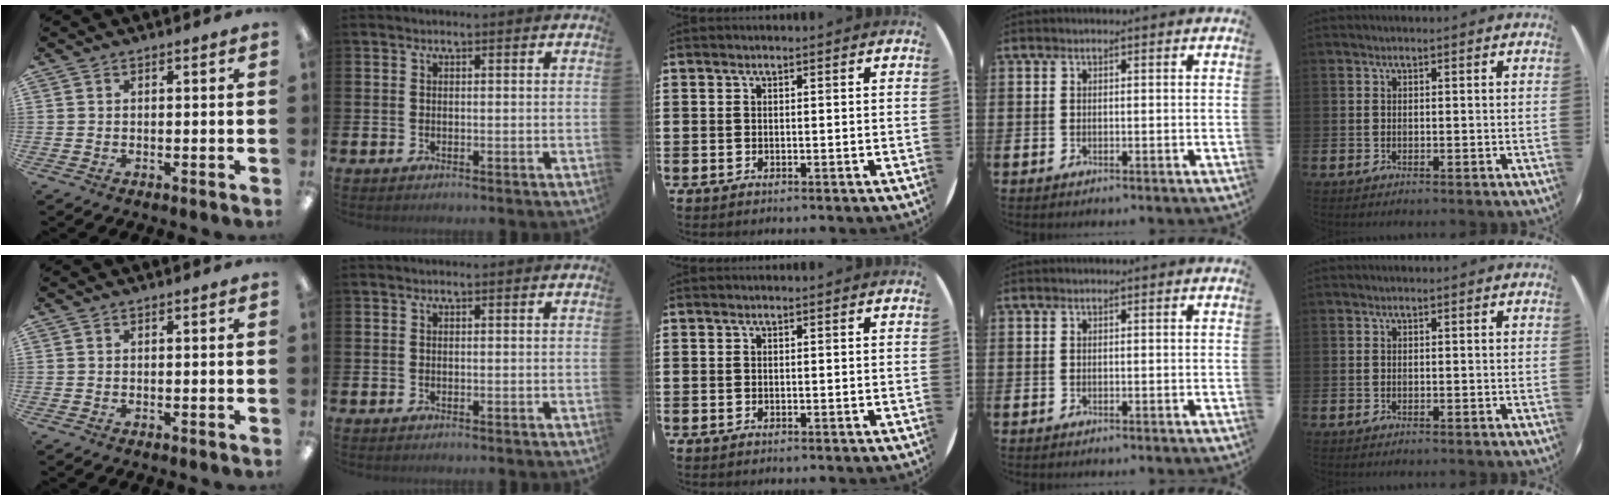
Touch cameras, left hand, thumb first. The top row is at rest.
{}